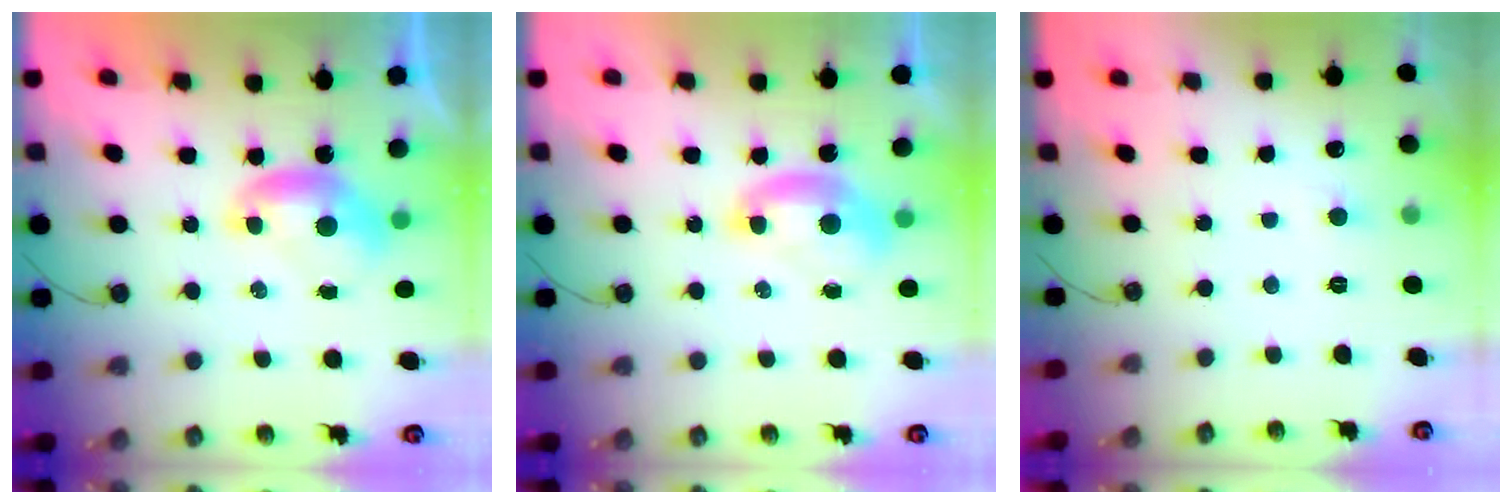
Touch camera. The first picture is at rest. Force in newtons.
{"total": 1.6, "press": 1.5, "slide": 0.3}
{"total": 0.8, "press": 0.4, "slide": 0.7}